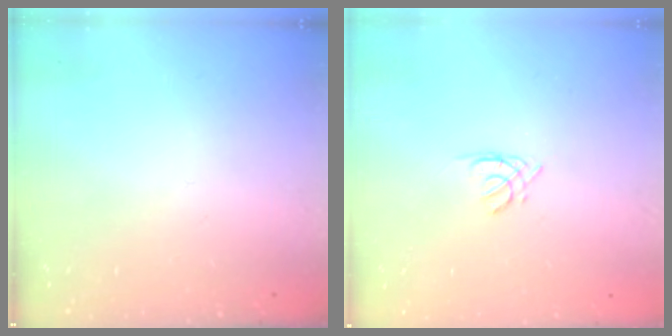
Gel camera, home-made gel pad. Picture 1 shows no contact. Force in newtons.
{"total": 1.7, "press": 1.7, "slide": 0.3}